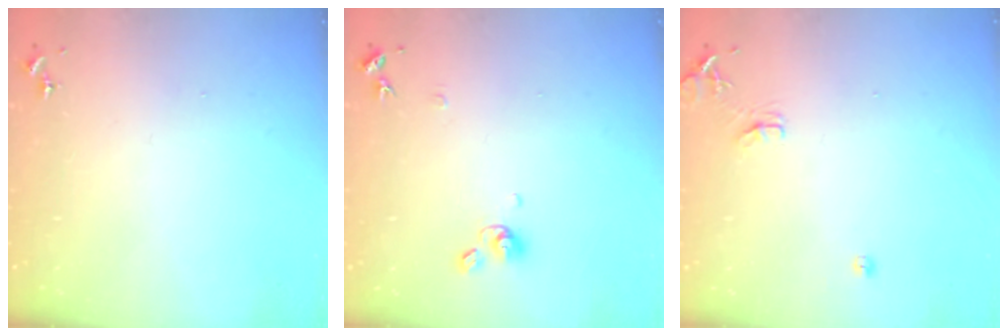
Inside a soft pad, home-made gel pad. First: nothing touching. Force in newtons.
{"total": 7.9, "press": 7.9, "slide": 0.8}
{"total": 8.6, "press": 8.6, "slide": 0.8}